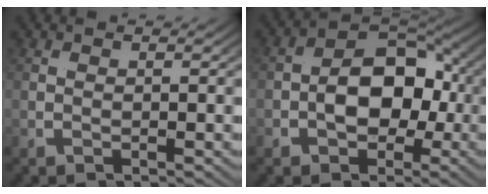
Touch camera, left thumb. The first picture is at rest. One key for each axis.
{"total": 9.9, "fx": -1.9, "fy": 6.4, "fz": 7.3, "tx": -0.135, "ty": -0.017, "tz": -0.025}